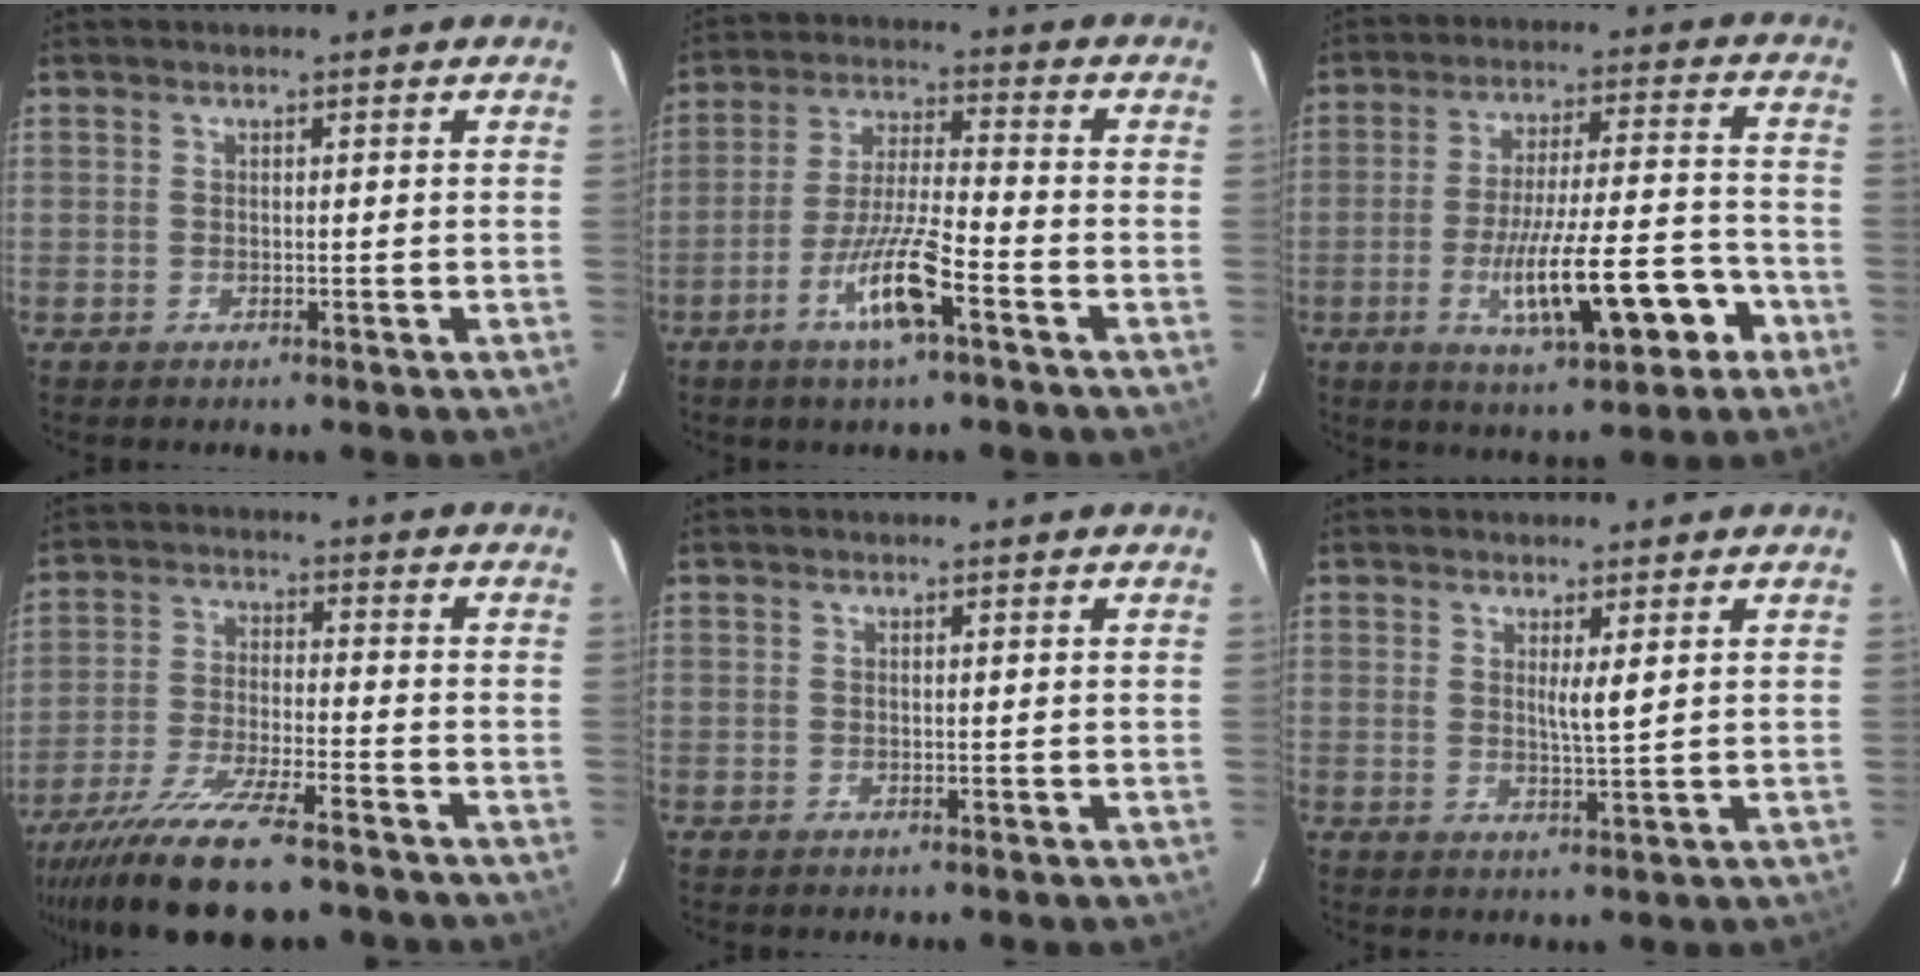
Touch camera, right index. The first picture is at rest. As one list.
[{"total": 10.0, "force": [-4.9, 0.7, 8.6], "torque": [-0.167, -0.007, -0.092]}, {"total": 14.8, "force": [-5.8, 2.5, 13.4], "torque": [-0.226, 0.004, -0.083]}, {"total": 14.6, "force": [-11.4, 1.7, 8.9], "torque": [-0.169, -0.038, -0.196]}, {"total": 0.0}, {"total": 2.5, "force": [0.9, 0.0, 2.4], "torque": [-0.046, -0.010, 0.018]}]